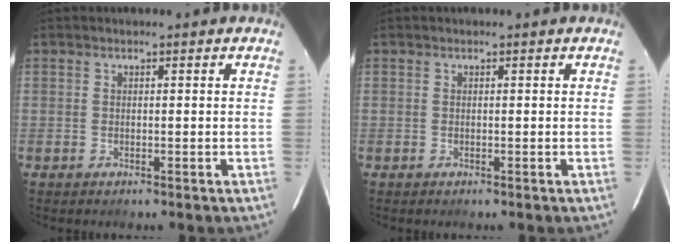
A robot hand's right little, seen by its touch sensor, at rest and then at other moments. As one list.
[{"total": 0.0}]